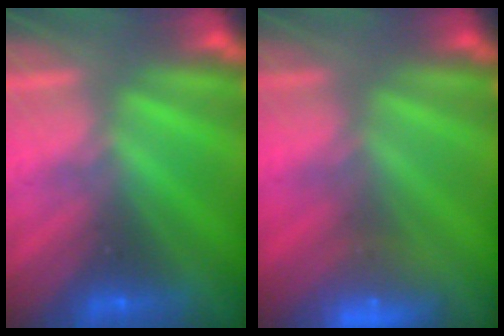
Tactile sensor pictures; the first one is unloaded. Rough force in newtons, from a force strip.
{"total": 6.6}